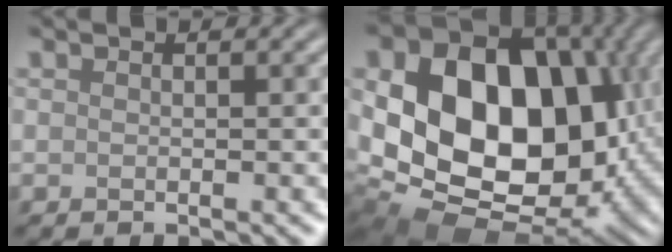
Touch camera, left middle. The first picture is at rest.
{"total": 19.6, "force": [1.9, 14.4, 13.2], "torque": [-0.245, -0.016, 0.050]}